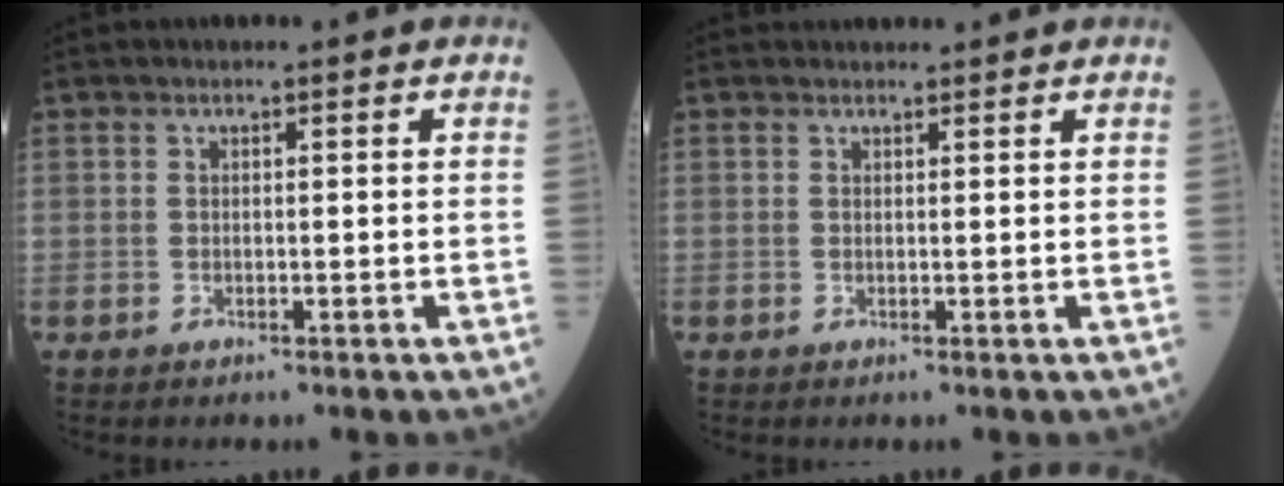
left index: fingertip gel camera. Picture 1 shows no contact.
{"total": 2.3, "force": [2.3, 0.1, 0.2], "torque": [-0.004, 0.022, 0.037]}